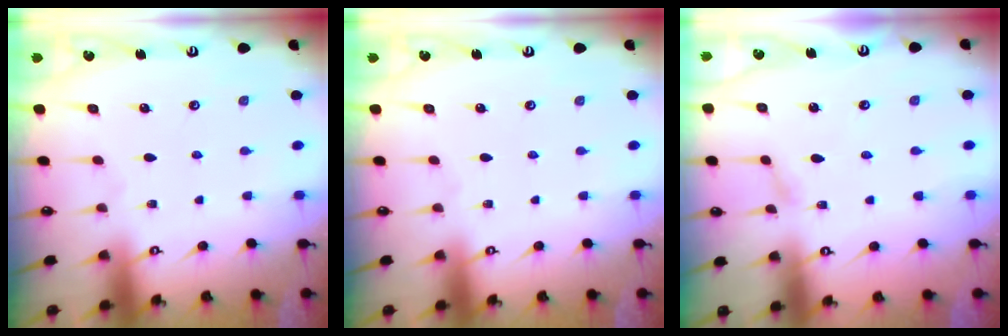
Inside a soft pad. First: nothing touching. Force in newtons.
{"total": 0.0}
{"total": 2.6, "press": 2.6, "slide": 0.2}